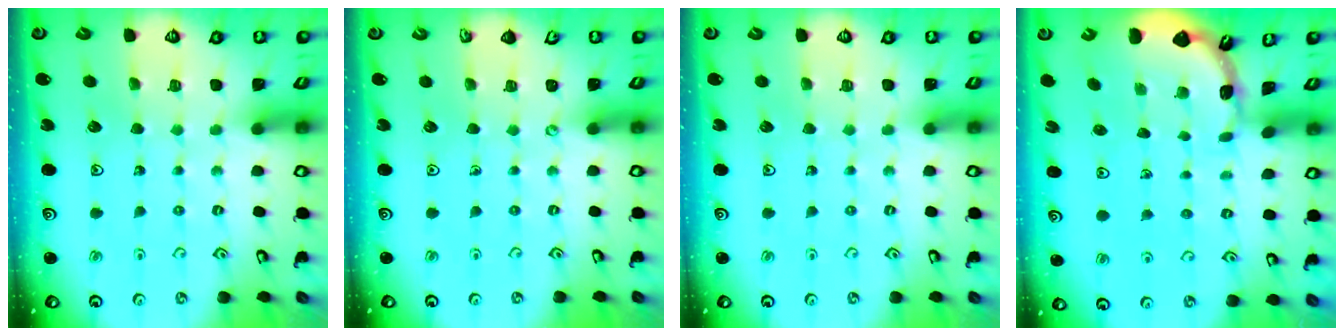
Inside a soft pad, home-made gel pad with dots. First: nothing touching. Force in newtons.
{"total": 0.0}
{"total": 0.0}
{"total": 1.6, "press": 1.6, "slide": 0.1}